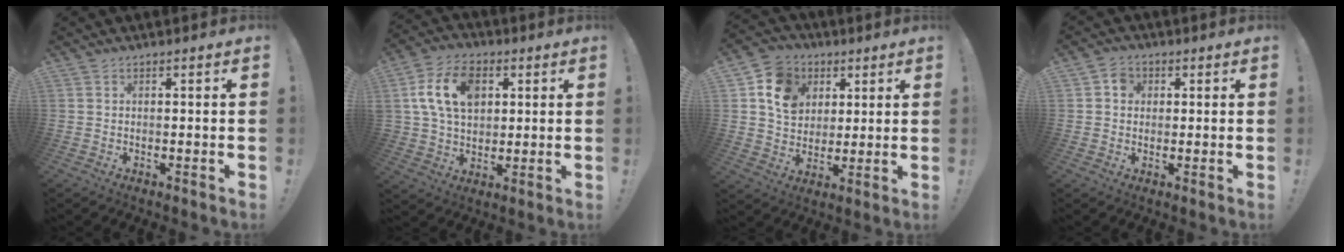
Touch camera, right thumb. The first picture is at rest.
{"total": 14.9, "force": [4.6, 10.7, 9.3], "torque": [-0.161, -0.001, 0.088]}
{"total": 12.5, "force": [4.8, 10.3, 5.3], "torque": [-0.075, -0.016, 0.098]}
{"total": 4.4, "force": [0.9, 3.8, 1.9], "torque": [-0.027, 0.005, 0.016]}